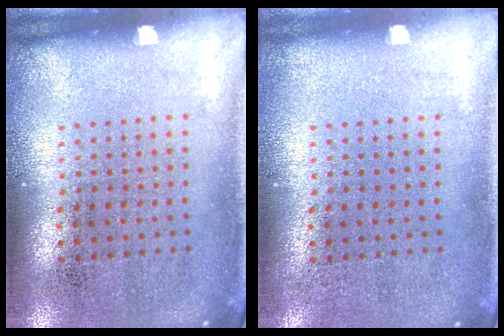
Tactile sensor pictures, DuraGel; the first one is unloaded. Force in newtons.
{"total": 0.0}